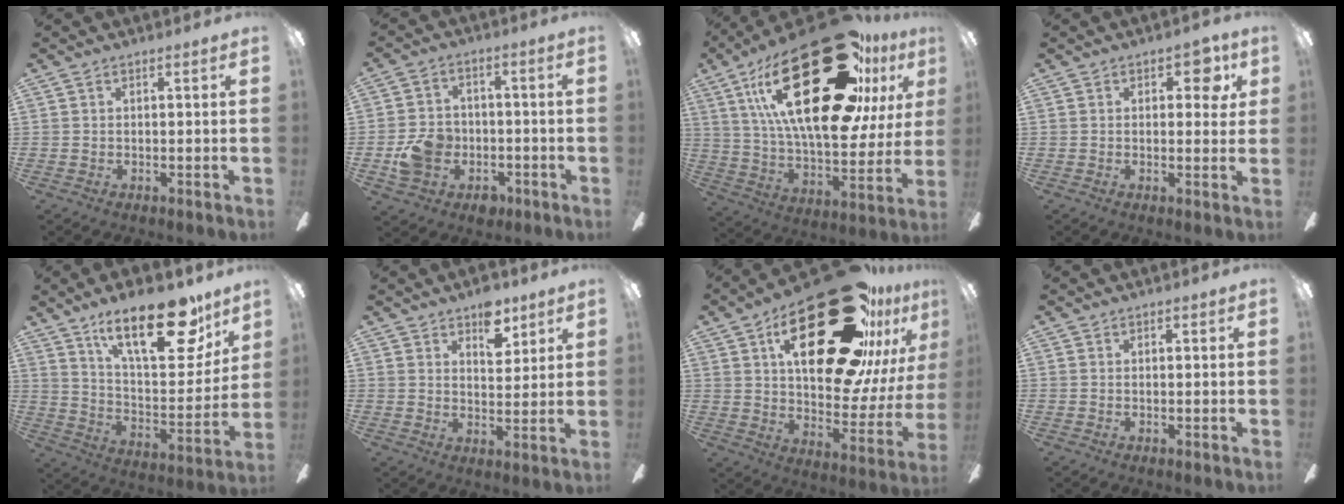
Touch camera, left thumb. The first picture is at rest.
{"total": 9.3, "force": [-2.7, 7.8, 4.3], "torque": [-0.096, 0.027, -0.044]}
{"total": 40.7, "force": [18.4, 16.3, 32.4], "torque": [-0.531, -0.114, 0.321]}
{"total": 5.7, "force": [2.3, 3.0, 4.3], "torque": [-0.048, -0.002, 0.033]}
{"total": 24.9, "force": [16.1, 9.3, 16.6], "torque": [-0.246, -0.095, 0.268]}
{"total": 7.7, "force": [5.2, 4.0, 4.1], "torque": [-0.038, -0.023, 0.086]}
{"total": 37.9, "force": [19.1, 17.1, 27.9], "torque": [-0.370, -0.116, 0.346]}
{"total": 0.0}